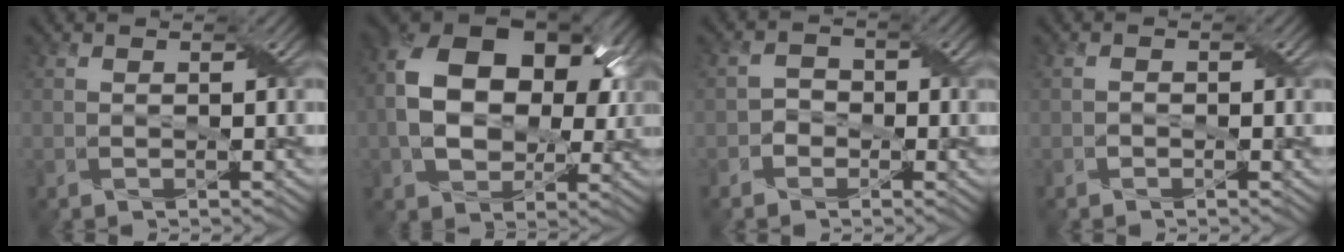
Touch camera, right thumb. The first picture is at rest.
{"total": 15.1, "force": [1.6, 10.4, 10.8], "torque": [-0.194, 0.006, 0.038]}
{"total": 2.0, "force": [-1.0, 1.7, 0.6], "torque": [-0.007, 0.005, -0.025]}
{"total": 0.8, "force": [-0.4, 0.6, 0.5], "torque": [-0.010, 0.001, -0.008]}